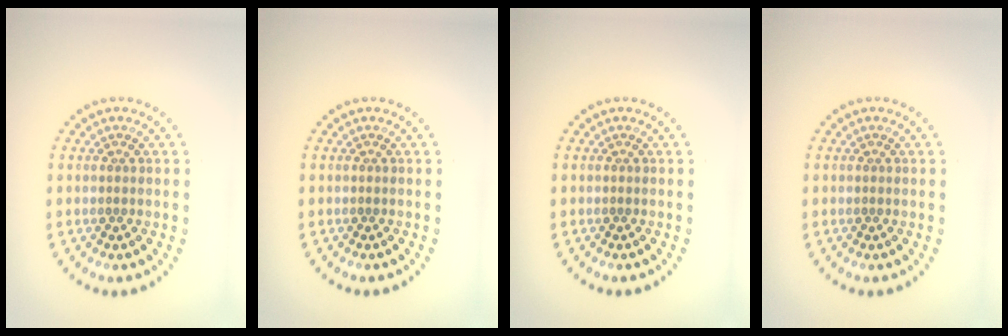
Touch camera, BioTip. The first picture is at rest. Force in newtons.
{"total": 0.0}
{"total": 0.0}
{"total": 0.0}